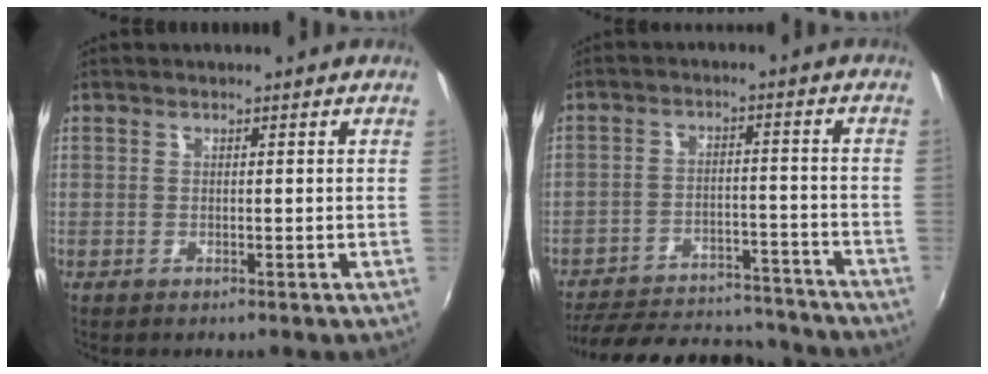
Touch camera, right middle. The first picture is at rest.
{"total": 21.9, "force": [-19.2, 7.4, 7.5], "torque": [-0.159, 0.021, -0.246]}